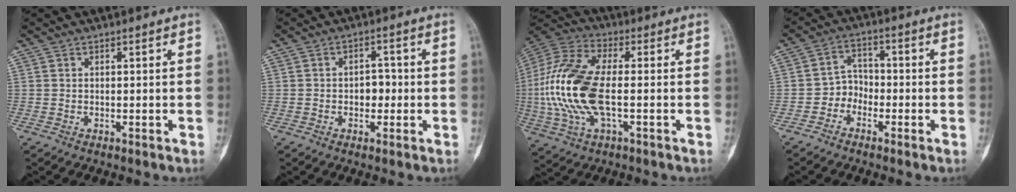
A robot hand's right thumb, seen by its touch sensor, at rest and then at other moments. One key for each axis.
{"total": 3.8, "fx": -0.5, "fy": 2.7, "fz": 2.6, "tx": -0.018, "ty": 0.013, "tz": -0.011}
{"total": 19.0, "fx": -1.7, "fy": 8.5, "fz": 16.8, "tx": -0.381, "ty": 0.014, "tz": -0.031}
{"total": 4.3, "fx": -2.3, "fy": 3.4, "fz": 1.3, "tx": 0.007, "ty": 0.024, "tz": -0.055}